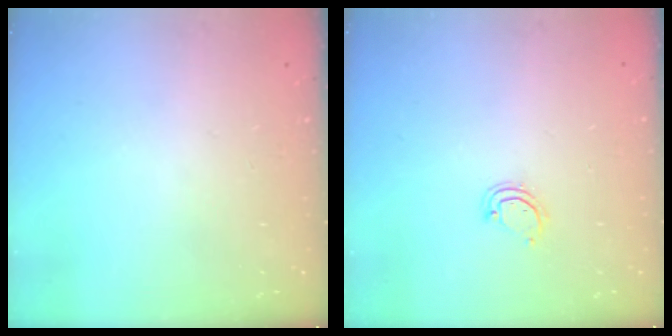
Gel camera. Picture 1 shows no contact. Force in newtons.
{"total": 3.7, "press": 3.7, "slide": 0.3}